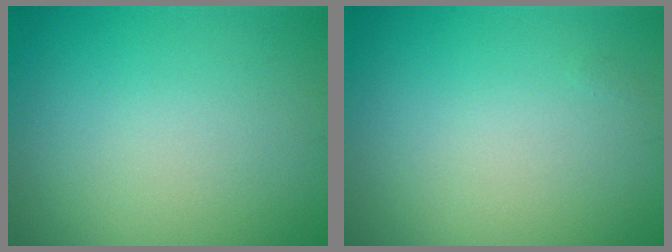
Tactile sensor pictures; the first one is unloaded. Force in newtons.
{"total": 0.0}